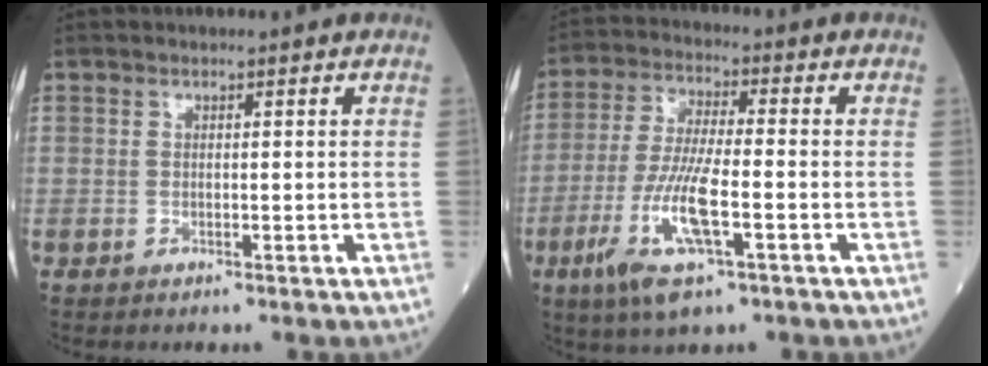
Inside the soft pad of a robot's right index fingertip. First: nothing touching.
{"total": 11.2, "force": [-4.4, 1.7, 10.1], "torque": [-0.211, -0.019, -0.082]}